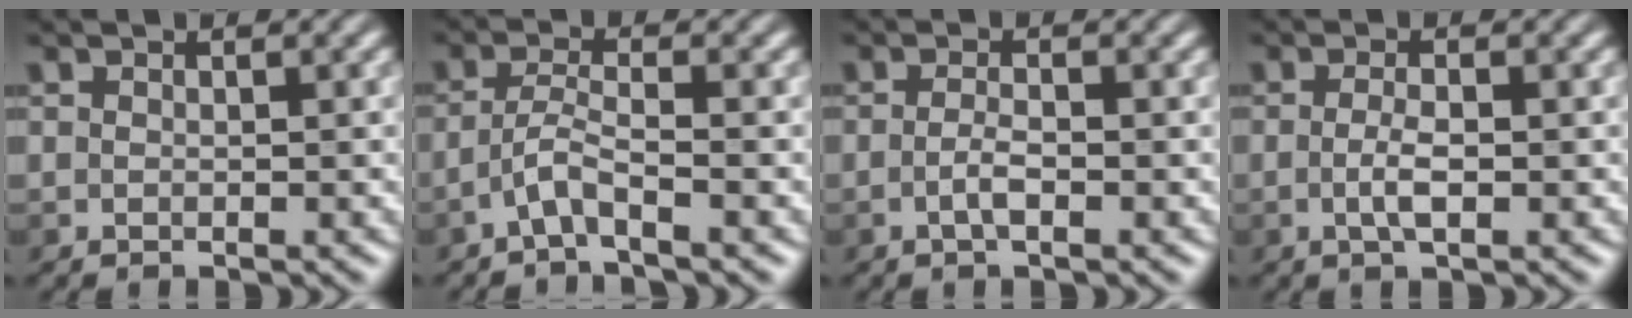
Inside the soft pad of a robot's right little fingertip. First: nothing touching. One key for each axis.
{"total": 2.2, "fx": -1.5, "fy": -0.1, "fz": 1.5, "tx": -0.039, "ty": 0.007, "tz": -0.035}
{"total": 1.4, "fx": -0.7, "fy": 0.1, "fz": 1.2, "tx": -0.026, "ty": 0.003, "tz": -0.014}
{"total": 1.8, "fx": -0.6, "fy": 0.4, "fz": 1.7, "tx": -0.037, "ty": 0.001, "tz": -0.011}